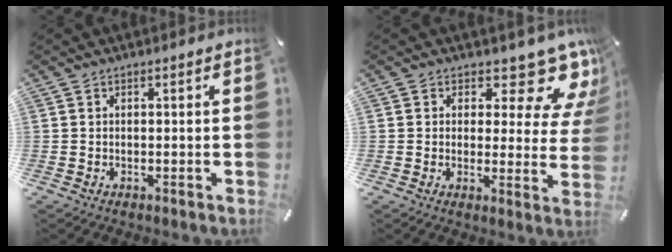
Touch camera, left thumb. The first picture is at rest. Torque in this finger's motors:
{"motor_torque": [0.66, -0.35, 0.22, -0.08, -0.01]}